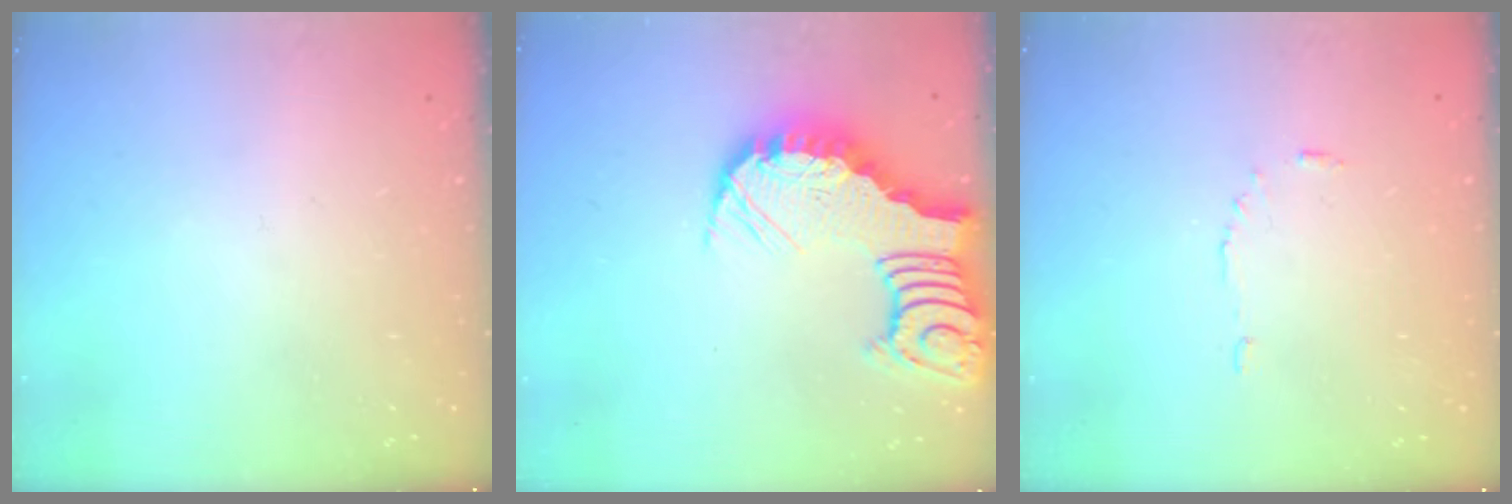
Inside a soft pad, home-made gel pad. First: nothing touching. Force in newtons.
{"total": 7.7, "press": 7.6, "slide": 0.8}
{"total": 3.4, "press": 3.4, "slide": 0.4}